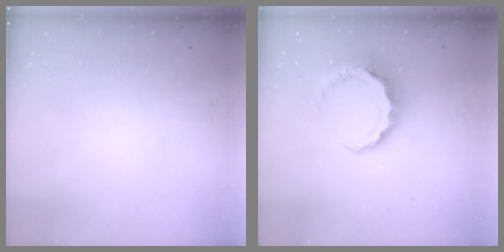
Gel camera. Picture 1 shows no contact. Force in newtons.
{"total": 7.8, "press": 7.8, "slide": 0.8}